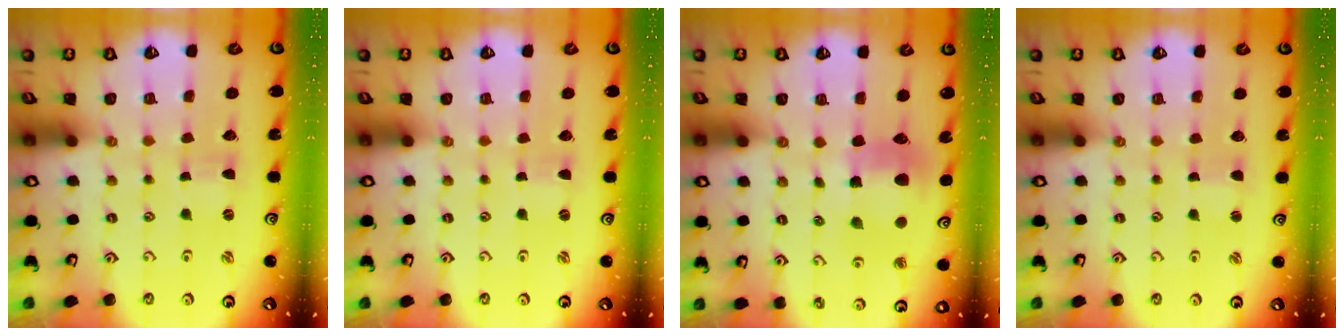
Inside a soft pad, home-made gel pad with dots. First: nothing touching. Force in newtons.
{"total": 0.0}
{"total": 10.6, "press": 10.6, "slide": 1.2}
{"total": 1.2, "press": 1.2, "slide": 0.1}